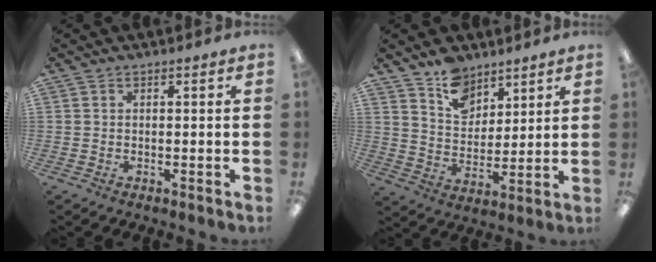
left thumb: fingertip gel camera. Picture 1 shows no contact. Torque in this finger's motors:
{"motor_torque": [-0.02, -0.09, -0.14, -0.14, 0.01]}